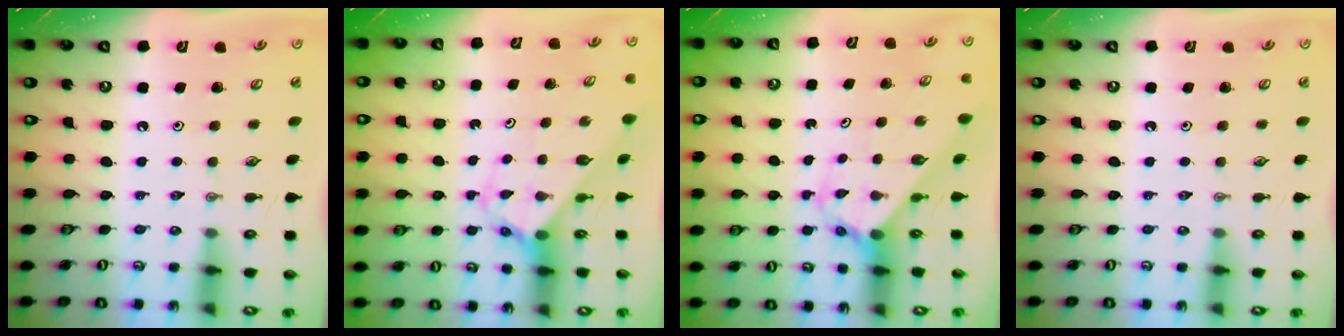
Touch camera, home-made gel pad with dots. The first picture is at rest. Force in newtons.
{"total": 2.9, "press": 2.9, "slide": 0.1}
{"total": 2.6, "press": 2.6, "slide": 0.2}
{"total": 0.0}